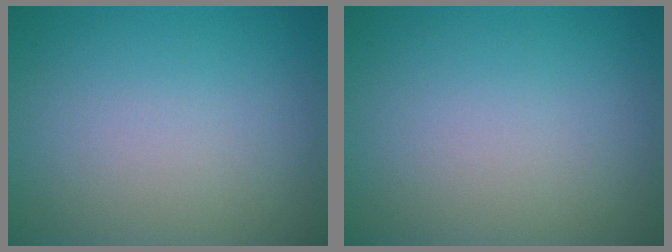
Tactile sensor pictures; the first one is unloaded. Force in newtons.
{"total": 0.0}